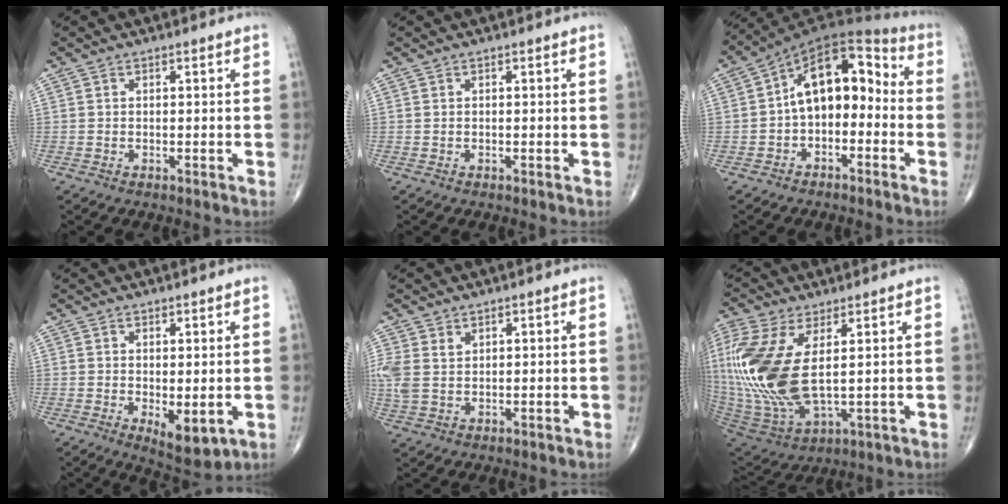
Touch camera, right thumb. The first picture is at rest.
{"total": 0.0}
{"total": 13.3, "force": [-1.0, 8.1, 10.5], "torque": [-0.127, 0.051, -0.033]}
{"total": 6.0, "force": [-1.0, 2.7, 5.3], "torque": [-0.067, -0.017, -0.003]}
{"total": 4.8, "force": [1.7, 3.3, 3.1], "torque": [-0.080, 0.004, 0.043]}
{"total": 21.1, "force": [3.3, 9.8, 18.4], "torque": [-0.429, -0.027, 0.072]}